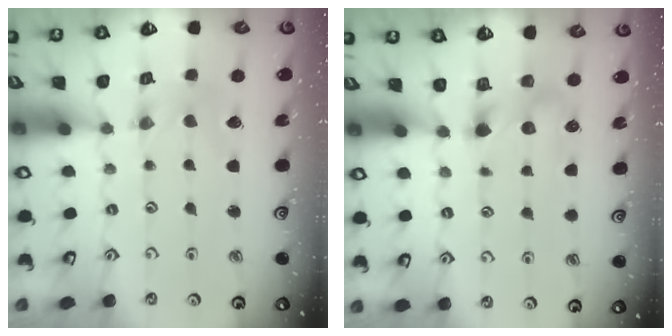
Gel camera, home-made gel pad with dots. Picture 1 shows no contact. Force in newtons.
{"total": 6.1, "press": 6.0, "slide": 0.4}